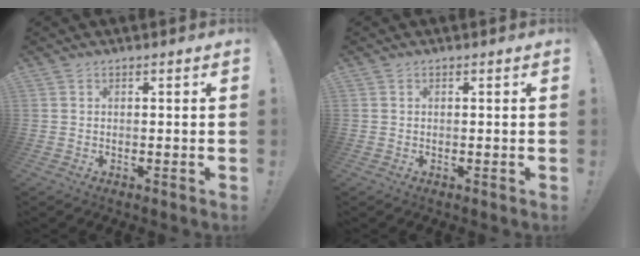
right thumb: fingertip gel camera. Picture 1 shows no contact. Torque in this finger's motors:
{"motor_torque": [0.04, -0.02, -0.46, -0.63, 0.06]}